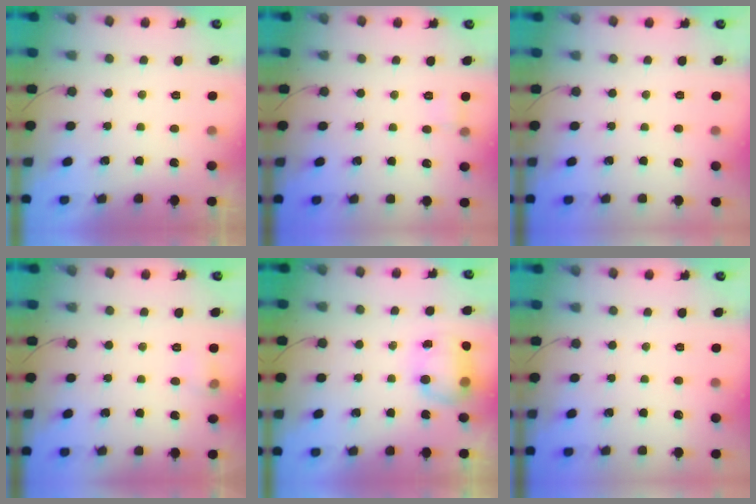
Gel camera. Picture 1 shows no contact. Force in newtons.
{"total": 5.6, "press": 5.3, "slide": 1.7}
{"total": 0.0}
{"total": 5.3, "press": 5.1, "slide": 1.5}
{"total": 11.7, "press": 9.3, "slide": 7.1}
{"total": 0.0}